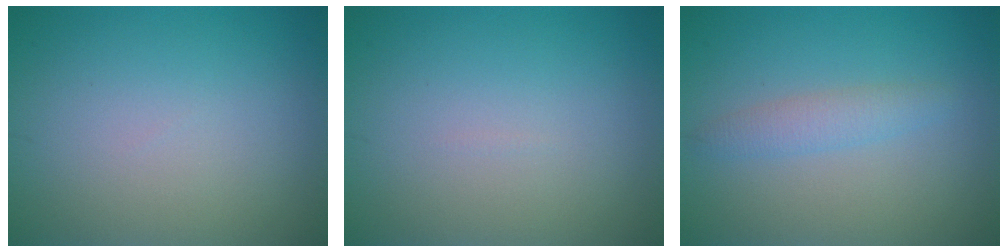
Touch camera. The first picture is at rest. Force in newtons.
{"total": 0.0}
{"total": 1.9, "press": 1.9, "slide": 0.0}